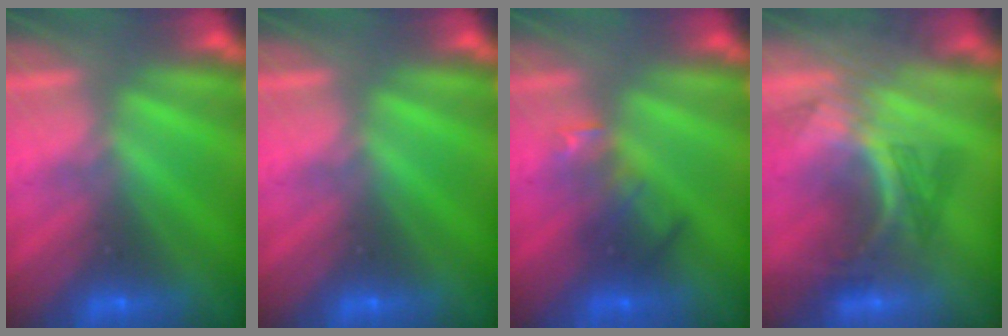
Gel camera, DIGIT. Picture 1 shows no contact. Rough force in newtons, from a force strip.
{"total": 0.0}
{"total": 2.4}
{"total": 3.0}